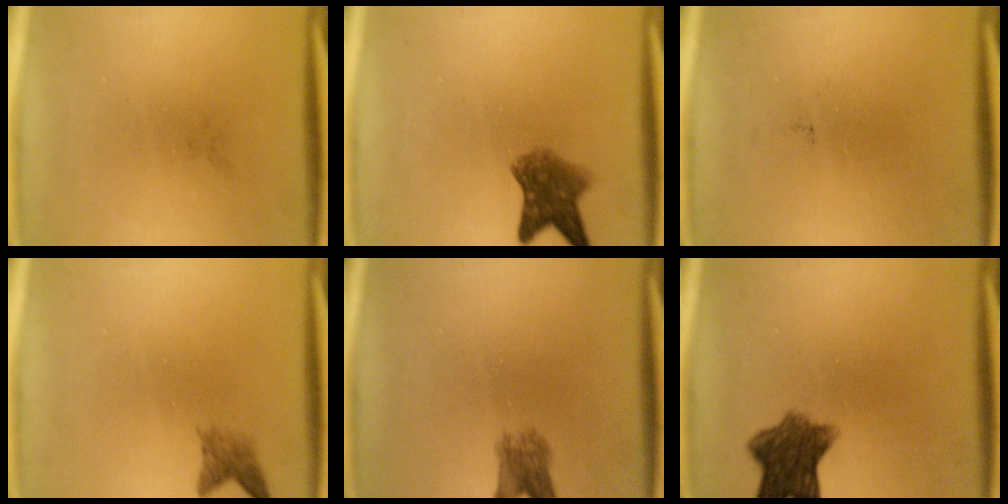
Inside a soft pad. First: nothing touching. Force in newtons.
{"total": 5.8}
{"total": 0.0}
{"total": 2.0}
{"total": 3.4}
{"total": 8.1}